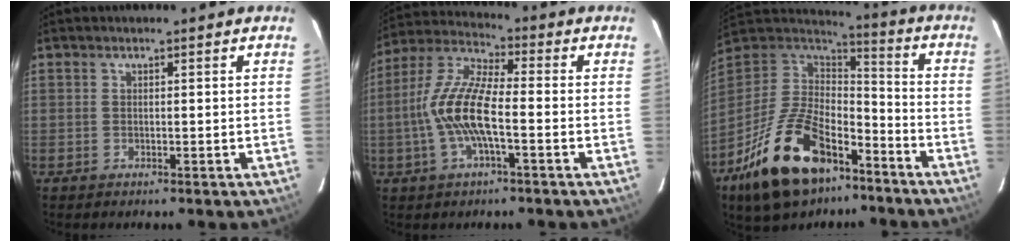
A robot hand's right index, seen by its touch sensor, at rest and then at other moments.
{"total": 12.4, "force": [-2.7, 3.5, 11.6], "torque": [-0.243, 0.005, -0.058]}
{"total": 23.9, "force": [-13.9, 12.7, 14.8], "torque": [-0.305, -0.005, -0.227]}